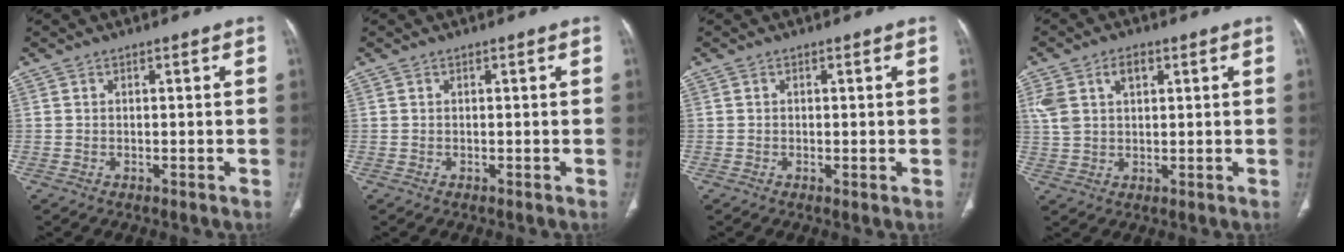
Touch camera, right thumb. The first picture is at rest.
{"total": 0.0}
{"total": 0.7, "force": [-0.1, 0.1, 0.6], "torque": [-0.016, -0.004, -0.002]}
{"total": 6.9, "force": [2.8, 4.2, 4.8], "torque": [-0.094, 0.008, 0.059]}